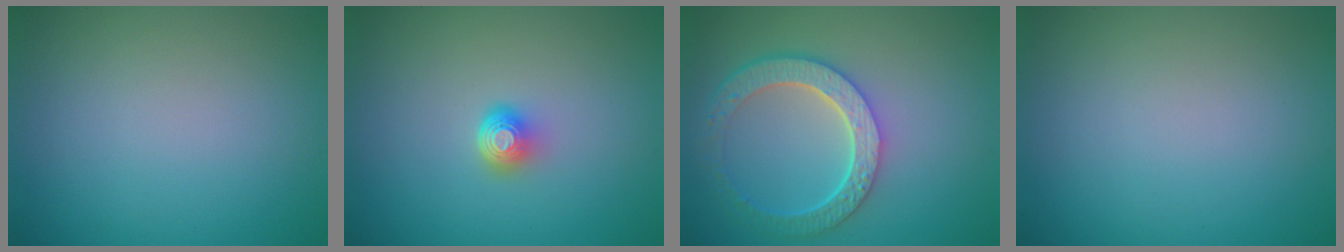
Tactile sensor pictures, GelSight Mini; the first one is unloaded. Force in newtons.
{"total": 2.1, "press": 1.4, "slide": 1.6}
{"total": 5.9, "press": 4.5, "slide": 3.7}
{"total": 0.0}